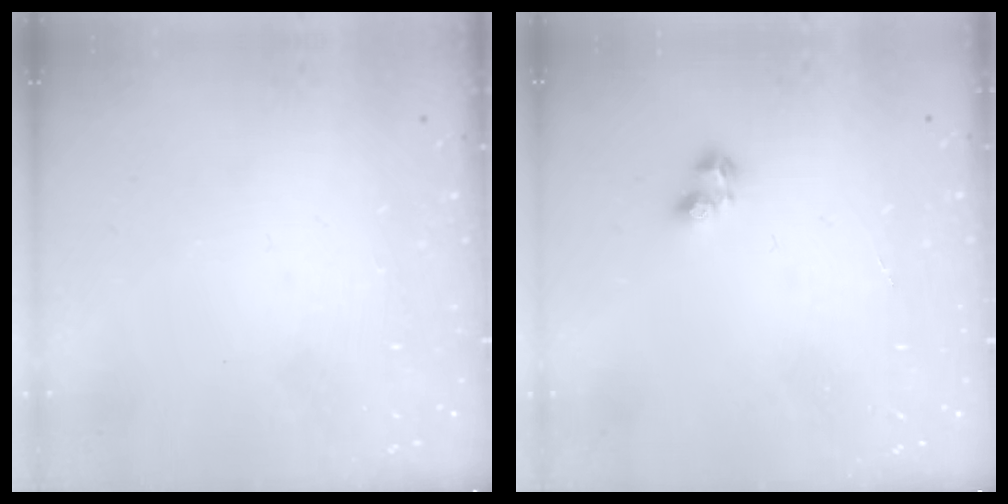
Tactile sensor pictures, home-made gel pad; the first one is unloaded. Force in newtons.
{"total": 2.5, "press": 2.3, "slide": 0.9}